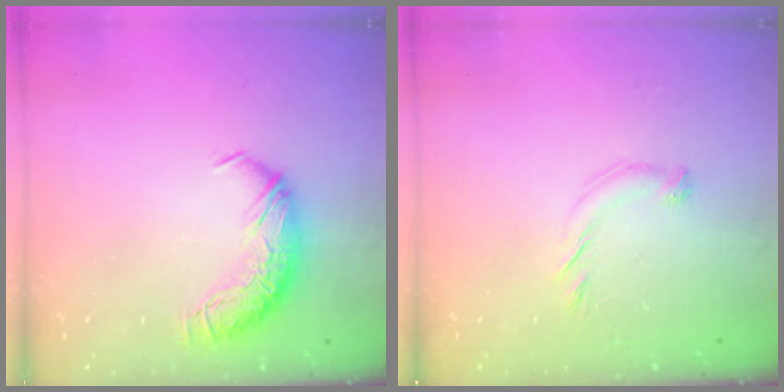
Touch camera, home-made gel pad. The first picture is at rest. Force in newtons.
{"total": 5.6, "press": 5.4, "slide": 1.3}